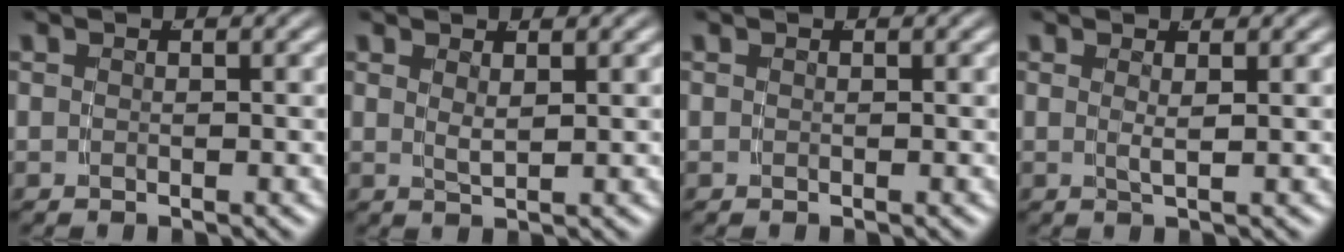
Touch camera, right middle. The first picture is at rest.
{"total": 1.4, "force": [1.0, -0.5, 0.9], "torque": [-0.015, -0.005, 0.025]}
{"total": 0.0}
{"total": 1.3, "force": [0.4, -0.8, 0.9], "torque": [-0.020, -0.008, 0.014]}